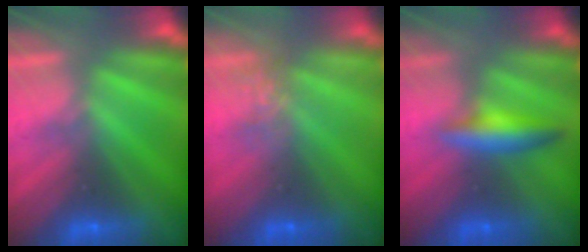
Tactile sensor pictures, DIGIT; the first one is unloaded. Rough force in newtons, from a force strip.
{"total": 3.8}
{"total": 2.4}